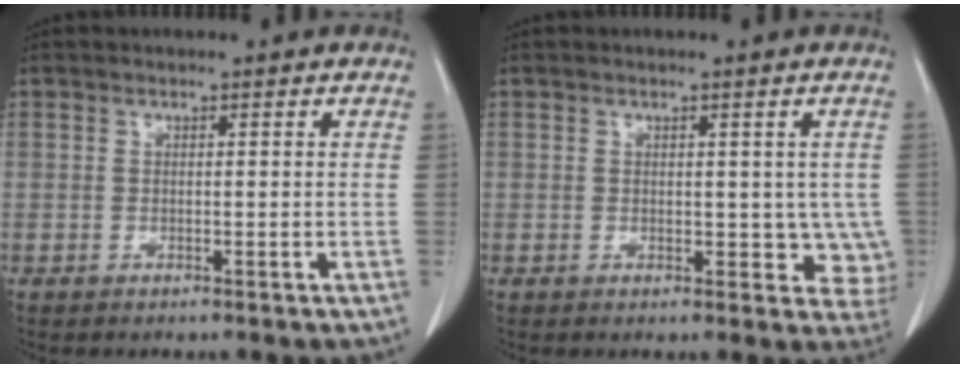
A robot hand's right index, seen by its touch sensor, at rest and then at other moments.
{"total": 4.6, "force": [0.2, 3.0, 3.4], "torque": [-0.013, -0.003, 0.005]}